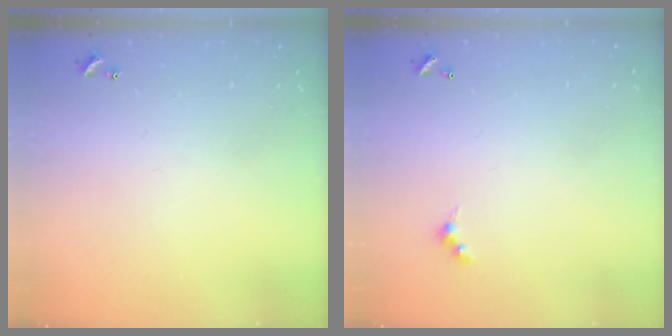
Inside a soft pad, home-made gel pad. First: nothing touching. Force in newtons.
{"total": 2.4, "press": 2.4, "slide": 0.4}